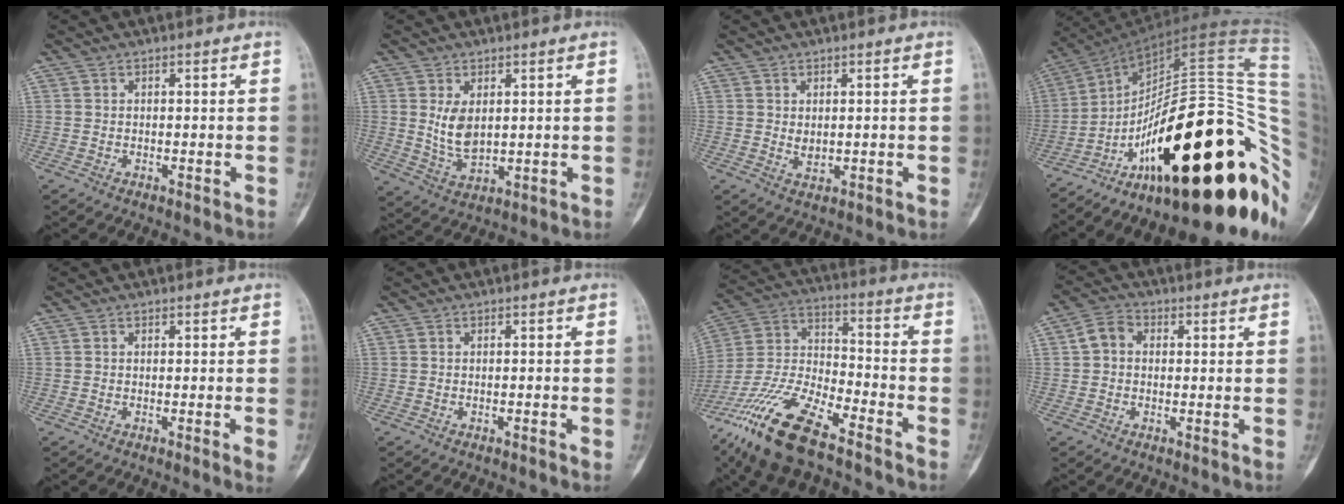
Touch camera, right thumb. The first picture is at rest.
{"total": 6.1, "force": [1.4, 3.5, 4.8], "torque": [-0.077, -0.017, 0.039]}
{"total": 1.8, "force": [0.3, 1.0, 1.4], "torque": [-0.023, -0.007, 0.011]}
{"total": 42.5, "force": [-11.8, 15.4, 37.8], "torque": [-0.451, 0.092, -0.177]}
{"total": 1.9, "force": [-0.6, -0.1, 1.8], "torque": [-0.028, -0.006, -0.006]}
{"total": 1.1, "force": [-0.5, 0.2, 1.0], "torque": [-0.022, 0.004, -0.004]}
{"total": 19.6, "force": [-13.4, 5.9, 13.1], "torque": [-0.285, 0.043, -0.253]}
{"total": 4.4, "force": [0.3, 3.6, 2.6], "torque": [-0.041, 0.015, -0.002]}